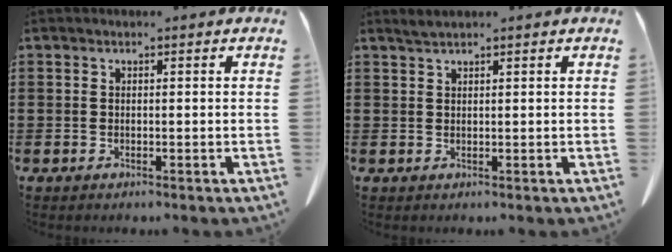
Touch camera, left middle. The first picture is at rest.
{"total": 1.1, "force": [1.0, 0.0, 0.5], "torque": [-0.012, 0.000, 0.019]}